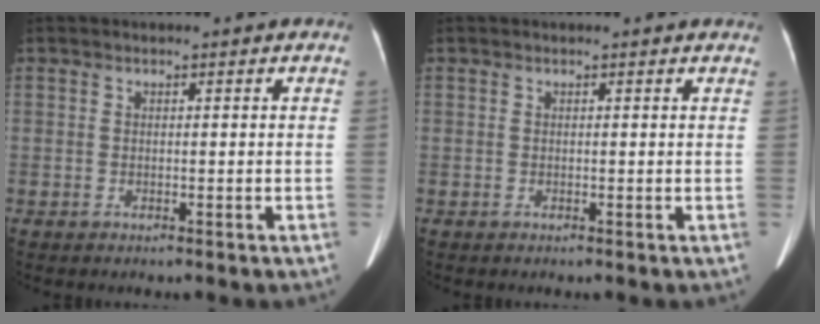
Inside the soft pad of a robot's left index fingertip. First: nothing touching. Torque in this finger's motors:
{"motor_torque": [0.29, -0.14, 0.00, 0.02]}